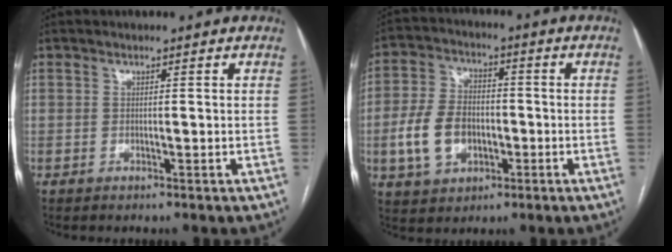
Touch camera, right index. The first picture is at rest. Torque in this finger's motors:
{"motor_torque": [1.27, -0.34, 0.67, 0.17]}